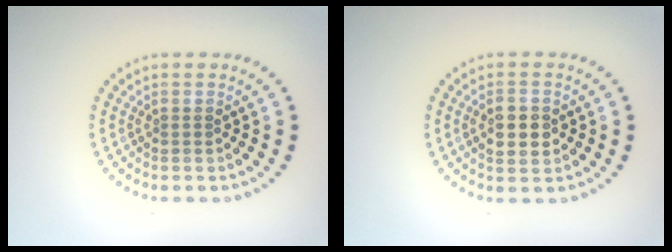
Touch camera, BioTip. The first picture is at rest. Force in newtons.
{"total": 2.9, "press": 2.9, "slide": 0.2}